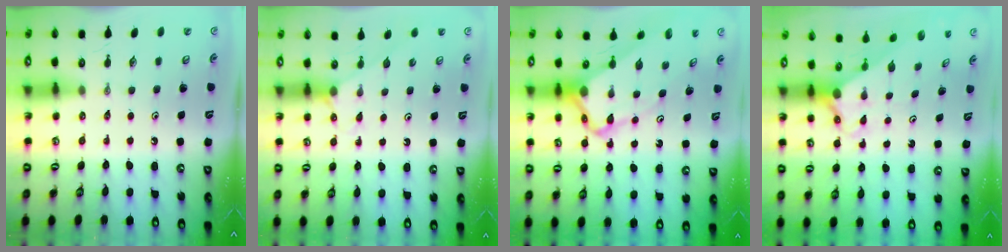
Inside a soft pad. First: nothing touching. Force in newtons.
{"total": 3.8, "press": 3.8, "slide": 0.5}
{"total": 7.6, "press": 7.6, "slide": 0.5}
{"total": 2.2, "press": 2.2, "slide": 0.2}